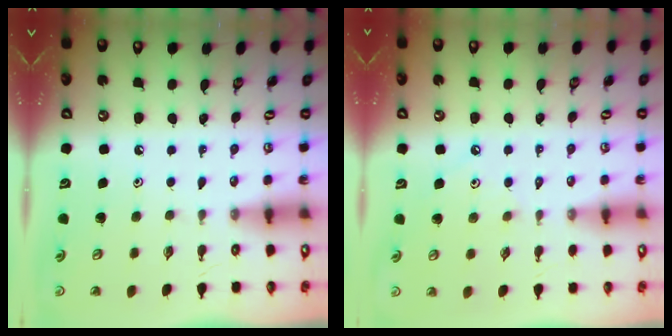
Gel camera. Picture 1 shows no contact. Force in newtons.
{"total": 2.7, "press": 2.6, "slide": 0.5}